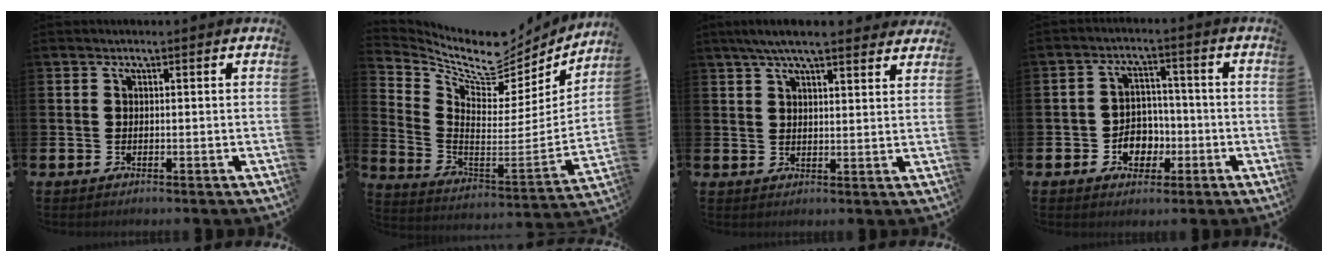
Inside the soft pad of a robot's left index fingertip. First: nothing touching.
{"total": 7.7, "force": [6.2, 3.7, 2.9], "torque": [-0.083, -0.058, 0.101]}
{"total": 6.0, "force": [5.3, 0.8, 2.6], "torque": [-0.058, -0.012, 0.096]}
{"total": 4.5, "force": [-1.6, 3.9, 1.6], "torque": [-0.030, 0.003, -0.036]}